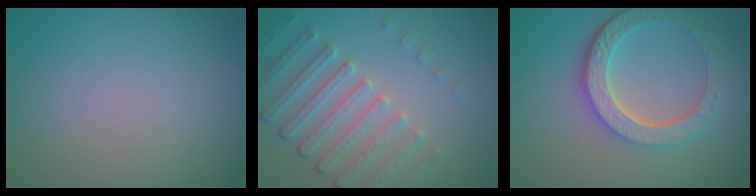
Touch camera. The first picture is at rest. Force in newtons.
{"total": 4.0, "press": 3.7, "slide": 1.4}
{"total": 6.1, "press": 4.6, "slide": 4.1}